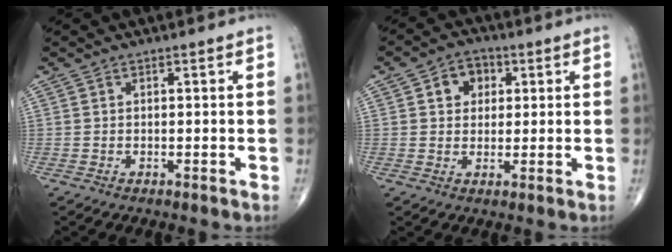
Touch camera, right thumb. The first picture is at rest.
{"total": 5.6, "force": [1.7, 4.5, 2.9], "torque": [-0.015, 0.003, 0.021]}